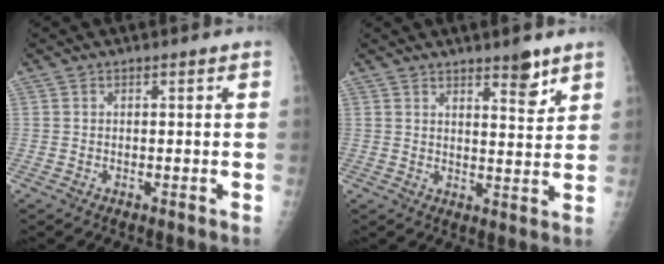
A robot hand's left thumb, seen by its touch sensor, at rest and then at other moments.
{"total": 5.6, "force": [3.9, 1.5, 3.6], "torque": [-0.038, -0.030, 0.056]}